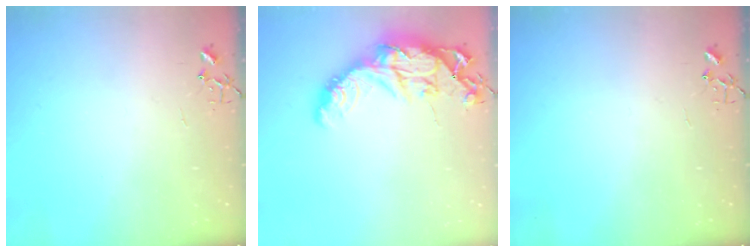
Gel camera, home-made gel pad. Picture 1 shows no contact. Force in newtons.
{"total": 17.0, "press": 17.0, "slide": 1.3}
{"total": 0.0}